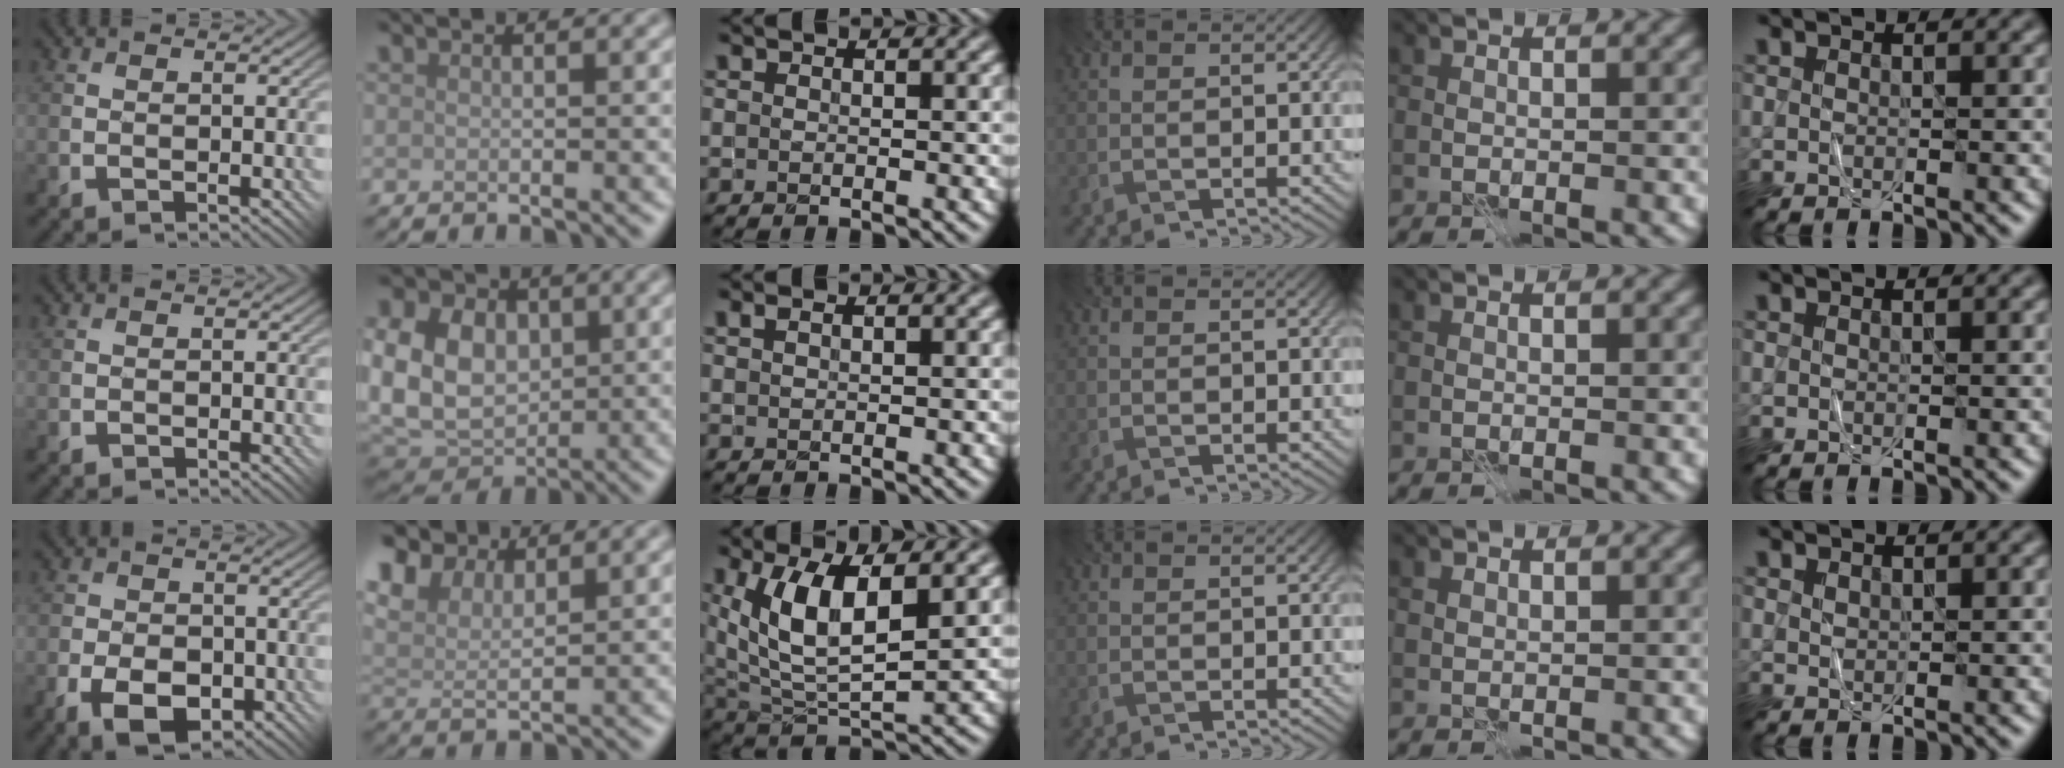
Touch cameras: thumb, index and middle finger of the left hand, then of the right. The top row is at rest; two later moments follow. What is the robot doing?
{"motion": "fold", "object": "shorts"}